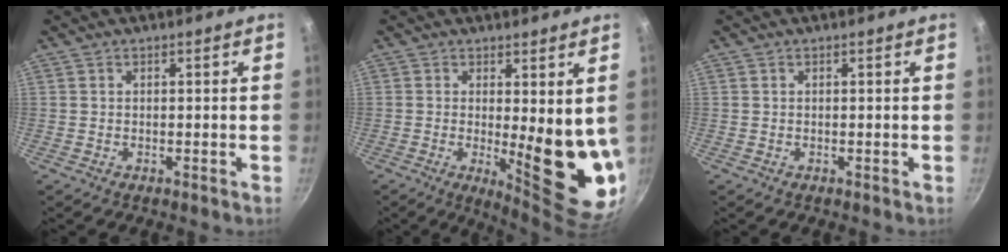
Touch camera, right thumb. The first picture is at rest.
{"total": 12.2, "force": [0.7, 3.8, 11.5], "torque": [-0.134, -0.041, 0.019]}
{"total": 0.0}